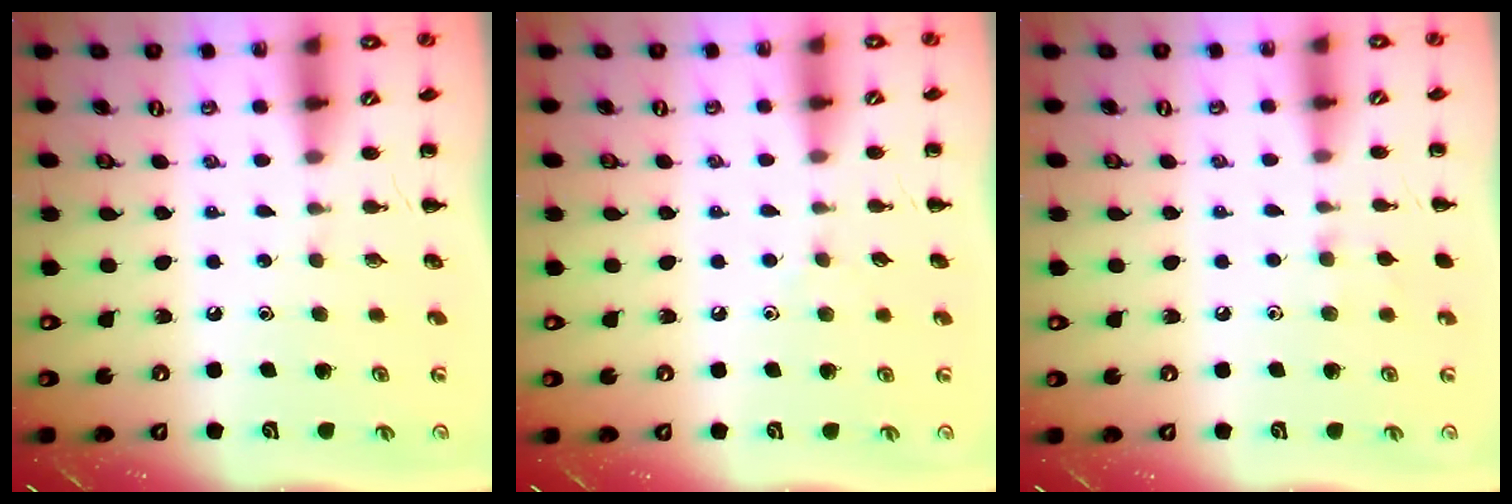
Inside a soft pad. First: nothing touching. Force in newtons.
{"total": 3.2, "press": 3.0, "slide": 1.2}
{"total": 4.9, "press": 4.6, "slide": 1.7}